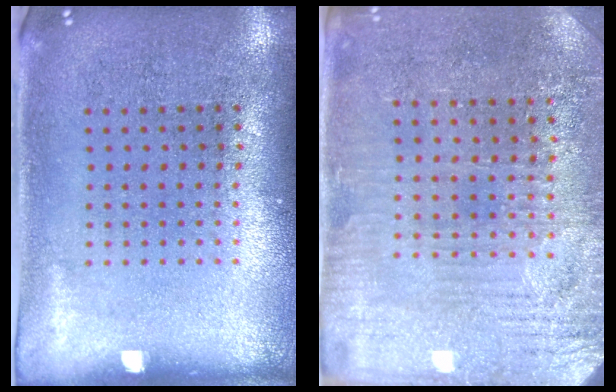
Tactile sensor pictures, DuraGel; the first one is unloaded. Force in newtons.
{"total": 3.2, "press": 3.1, "slide": 0.7}